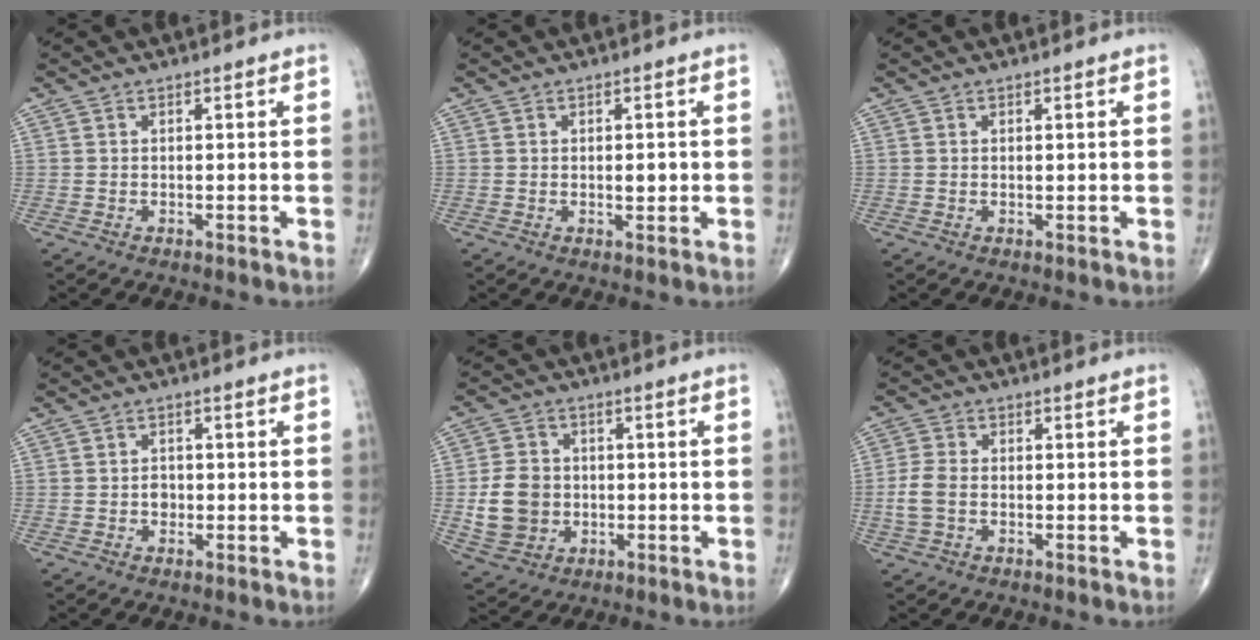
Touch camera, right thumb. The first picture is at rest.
{"total": 2.1, "force": [0.0, 1.0, 1.9], "torque": [-0.020, 0.000, -0.001]}
{"total": 0.5, "force": [0.1, 0.2, 0.5], "torque": [-0.006, -0.001, 0.002]}
{"total": 1.7, "force": [-0.4, 1.4, 0.9], "torque": [-0.006, 0.006, -0.008]}
{"total": 9.3, "force": [-1.0, 7.8, 4.9], "torque": [-0.072, 0.008, -0.012]}
{"total": 4.4, "force": [-0.9, 2.8, 3.3], "torque": [-0.083, 0.012, -0.021]}